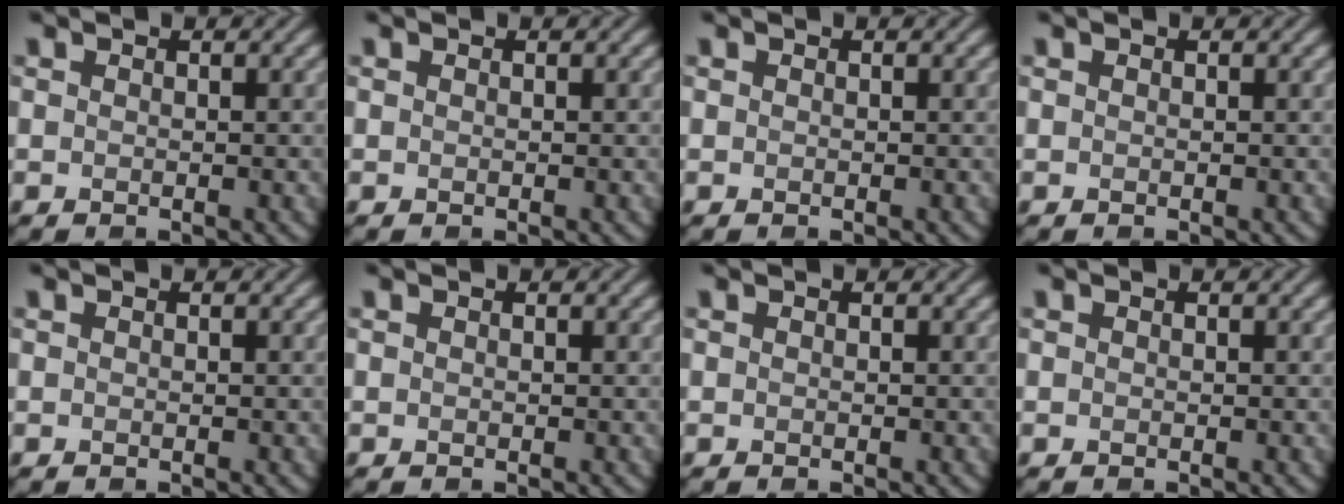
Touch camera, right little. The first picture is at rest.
{"total": 0.0}
{"total": 0.0}
{"total": 0.0}
{"total": 0.0}
{"total": 0.0}
{"total": 0.0}
{"total": 0.0}